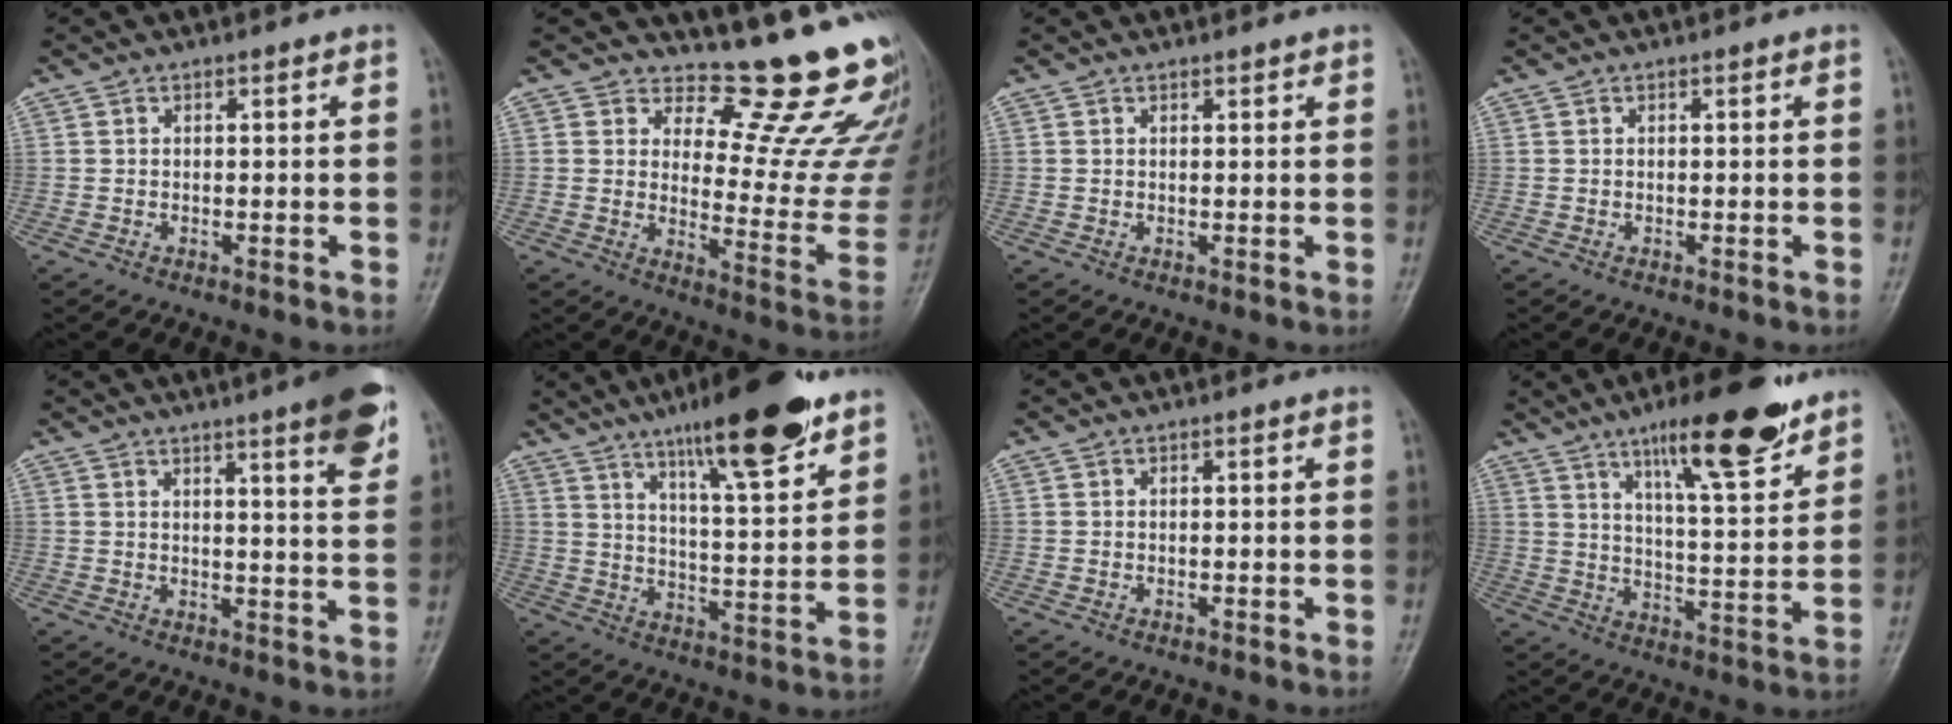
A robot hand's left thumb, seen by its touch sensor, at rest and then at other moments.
{"total": 16.6, "force": [14.9, 4.6, 5.7], "torque": [-0.022, -0.161, 0.165]}
{"total": 0.8, "force": [0.7, 0.3, 0.3], "torque": [-0.003, -0.005, 0.008]}
{"total": 0.0}
{"total": 9.6, "force": [5.8, 1.0, 7.6], "torque": [-0.088, -0.028, 0.071]}
{"total": 17.6, "force": [11.7, 3.3, 12.7], "torque": [-0.176, -0.058, 0.188]}
{"total": 0.0}
{"total": 16.0, "force": [10.6, 3.6, 11.4], "torque": [-0.153, -0.059, 0.171]}